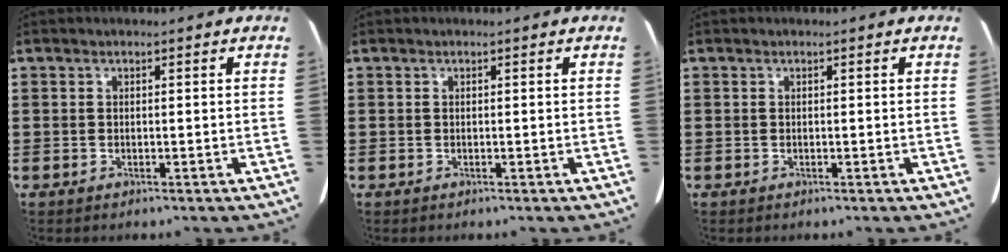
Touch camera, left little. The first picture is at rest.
{"total": 0.0}
{"total": 0.0}